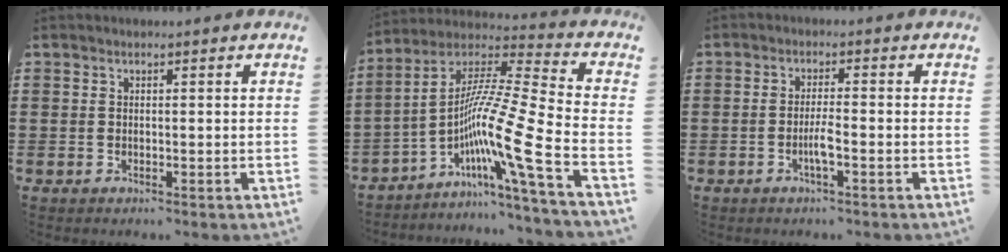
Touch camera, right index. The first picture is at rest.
{"total": 14.1, "force": [-5.5, 0.7, 13.0], "torque": [-0.247, -0.027, -0.114]}
{"total": 2.9, "force": [-1.1, 0.1, 2.7], "torque": [-0.055, -0.003, -0.023]}